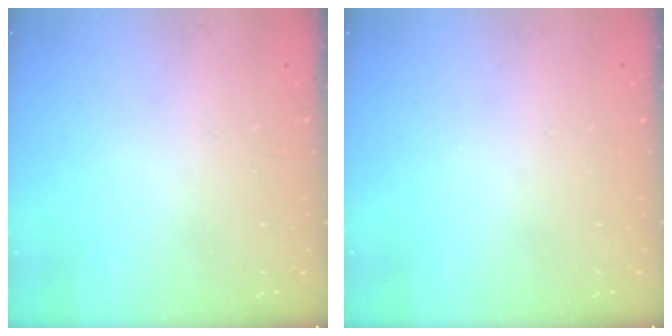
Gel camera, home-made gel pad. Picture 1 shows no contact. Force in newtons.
{"total": 0.0}